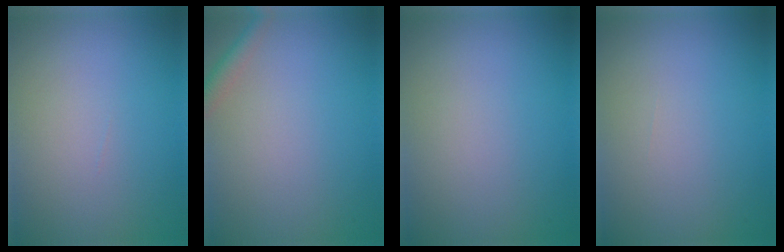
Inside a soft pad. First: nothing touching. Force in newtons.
{"total": 1.6, "press": 1.6, "slide": 0.1}
{"total": 0.0}
{"total": 0.0}